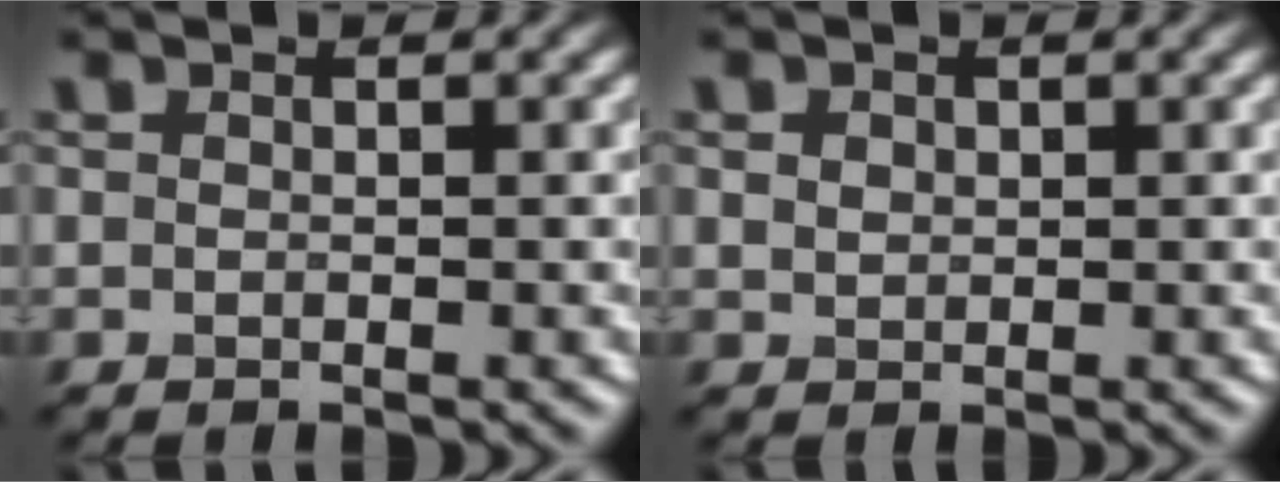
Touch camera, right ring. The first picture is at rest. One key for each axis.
{"total": 1.0, "fx": 0.4, "fy": 0.8, "fz": 0.4, "tx": -0.007, "ty": -0.002, "tz": 0.008}